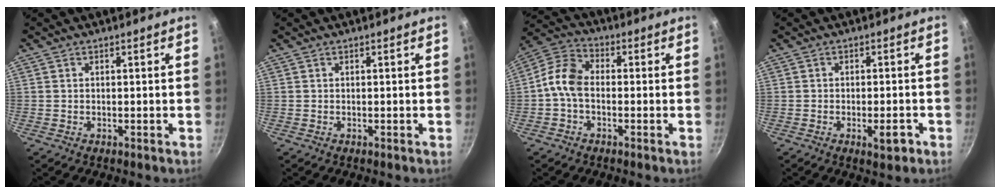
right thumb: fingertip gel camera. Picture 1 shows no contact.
{"total": 0.0}
{"total": 7.6, "force": [-1.3, 5.1, 5.5], "torque": [-0.101, 0.031, -0.044]}
{"total": 4.0, "force": [-1.8, 1.5, 3.2], "torque": [-0.037, 0.012, -0.023]}